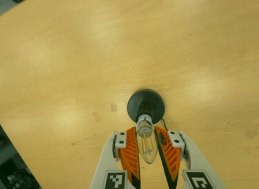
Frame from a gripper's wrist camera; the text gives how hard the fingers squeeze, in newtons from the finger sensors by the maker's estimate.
{"total": 10.7, "left": 10.8, "right": 10.5}